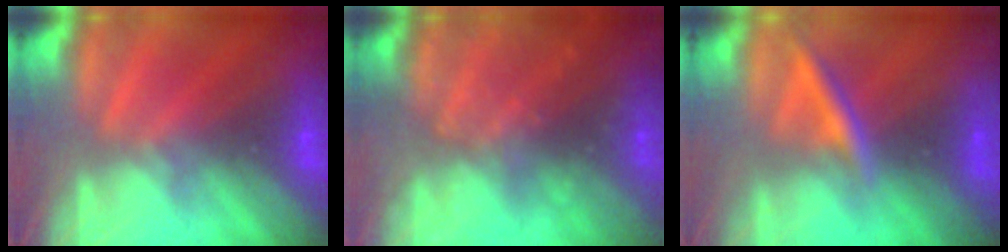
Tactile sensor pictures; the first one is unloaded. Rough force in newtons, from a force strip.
{"total": 8.5}
{"total": 2.5}